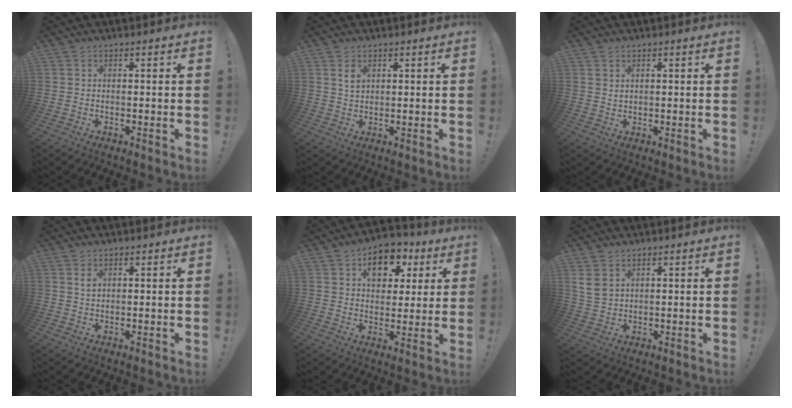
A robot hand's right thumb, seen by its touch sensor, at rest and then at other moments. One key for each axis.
{"total": 3.0, "fx": 1.5, "fy": 1.7, "fz": 1.9, "tx": -0.021, "ty": -0.006, "tz": 0.023}
{"total": 1.3, "fx": 0.9, "fy": 0.8, "fz": 0.6, "tx": -0.012, "ty": 0.001, "tz": 0.018}
{"total": 1.9, "fx": 1.0, "fy": 1.0, "fz": 1.3, "tx": -0.014, "ty": -0.004, "tz": 0.015}
{"total": 11.1, "fx": 4.5, "fy": 8.1, "fz": 6.0, "tx": -0.073, "ty": -0.014, "tz": 0.080}
{"total": 5.4, "fx": 2.6, "fy": 3.5, "fz": 3.1, "tx": -0.063, "ty": -0.006, "tz": 0.053}